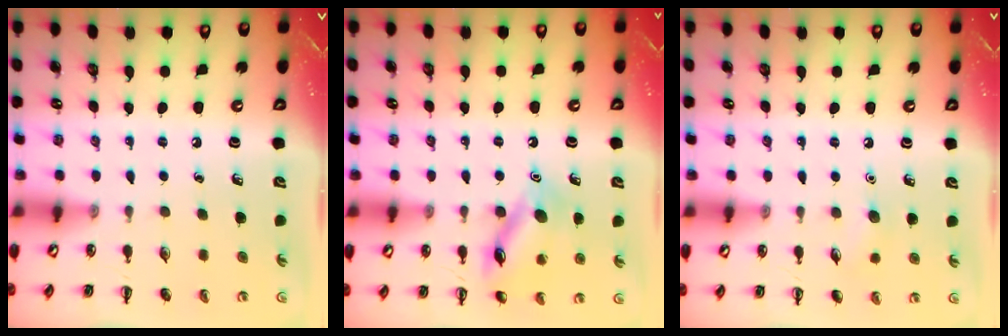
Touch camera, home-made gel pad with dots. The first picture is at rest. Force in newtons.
{"total": 13.1, "press": 13.1, "slide": 0.7}
{"total": 4.9, "press": 4.6, "slide": 1.4}